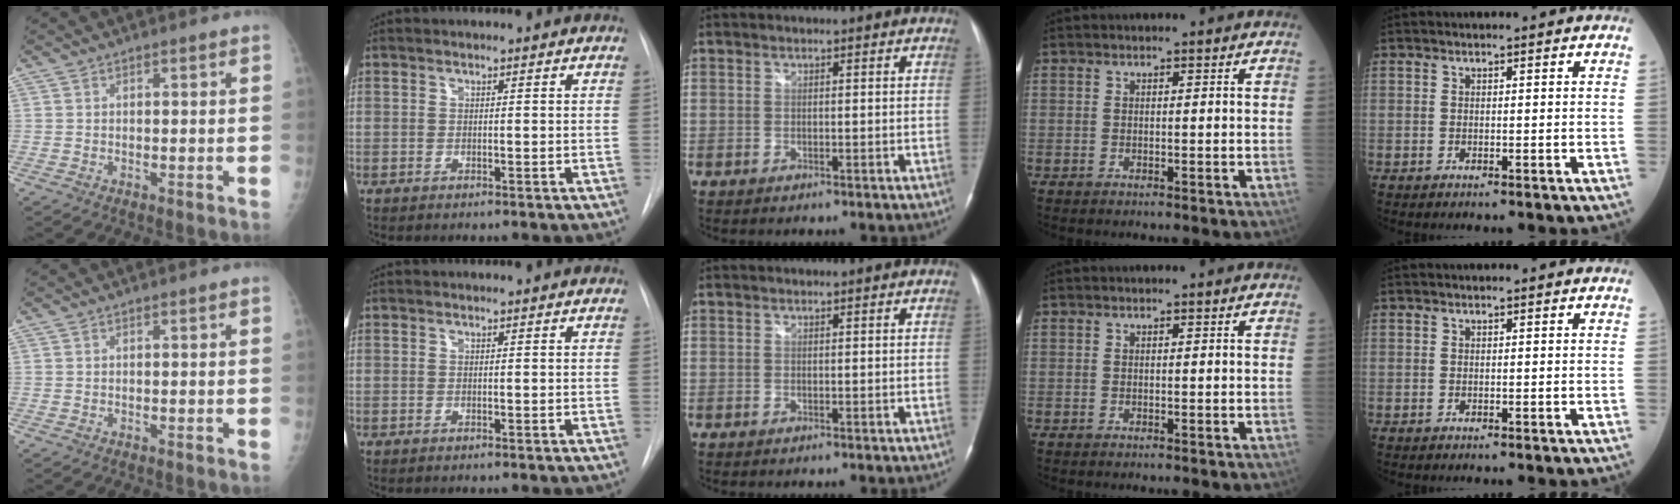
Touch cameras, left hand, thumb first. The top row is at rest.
{}